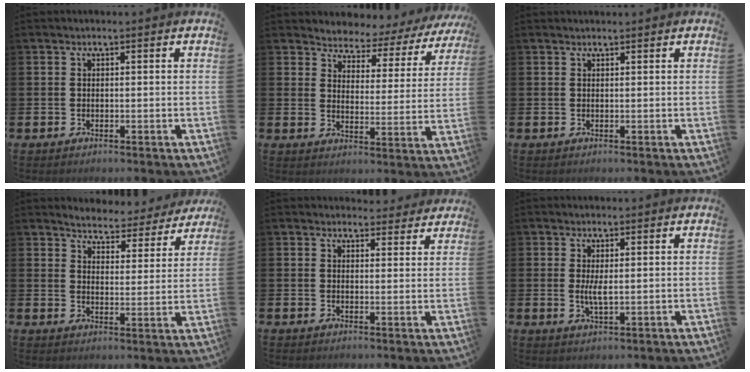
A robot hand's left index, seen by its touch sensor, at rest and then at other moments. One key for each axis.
{"total": 3.6, "fx": 3.4, "fy": 1.4, "fz": -0.2, "tx": -0.025, "ty": -0.036, "tz": 0.050}
{"total": 0.5, "fx": 0.5, "fy": -0.1, "fz": 0.0, "tx": 0.008, "ty": -0.005, "tz": 0.009}
{"total": 4.4, "fx": 4.3, "fy": 0.8, "fz": 0.1, "tx": -0.021, "ty": -0.032, "tz": 0.072}
{"total": 2.9, "fx": 2.8, "fy": 0.8, "fz": -0.1, "tx": 0.013, "ty": -0.019, "tz": 0.047}
{"total": 2.5, "fx": 0.5, "fy": 0.7, "fz": 2.4, "tx": -0.040, "ty": -0.004, "tz": 0.006}